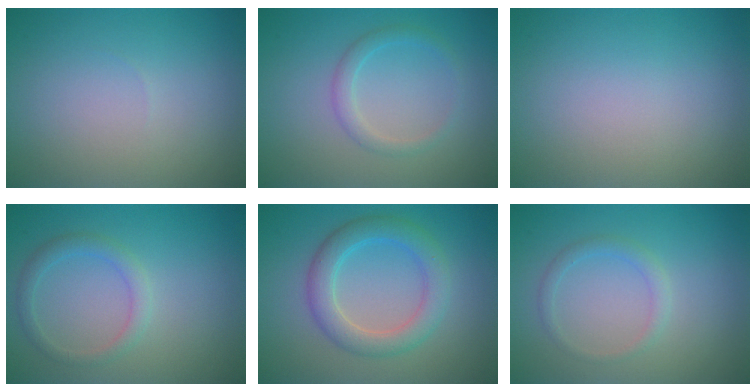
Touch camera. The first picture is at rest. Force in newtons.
{"total": 1.7, "press": 1.7, "slide": 0.1}
{"total": 0.0}
{"total": 1.9, "press": 1.9, "slide": 0.1}
{"total": 4.2, "press": 4.2, "slide": 0.2}
{"total": 1.4, "press": 1.4, "slide": 0.1}